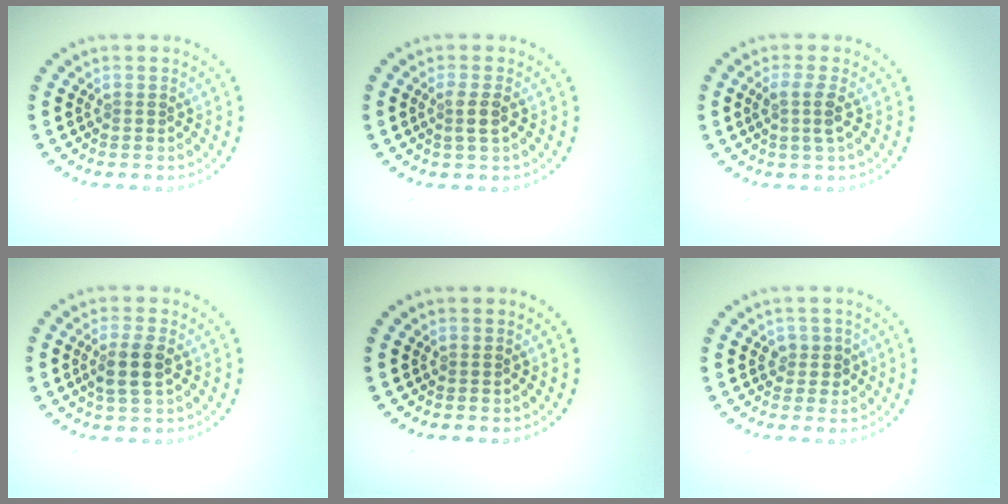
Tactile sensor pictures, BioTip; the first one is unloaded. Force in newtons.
{"total": 1.6, "press": 1.3, "slide": 0.9}
{"total": 2.0, "press": 1.6, "slide": 1.2}
{"total": 2.7, "press": 2.5, "slide": 0.9}
{"total": 0.0}
{"total": 1.5, "press": 1.3, "slide": 0.8}